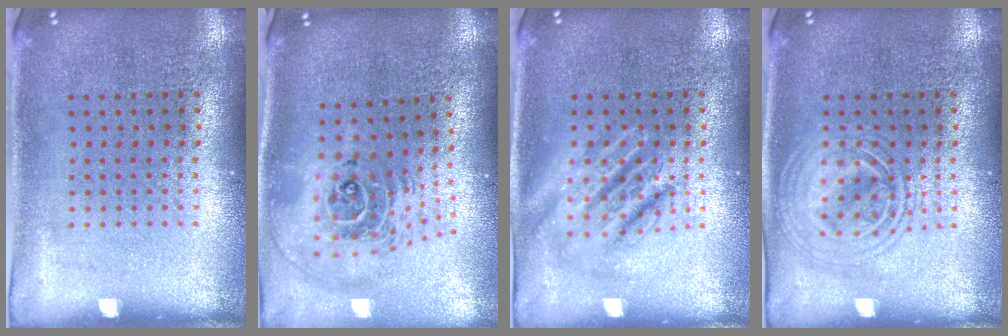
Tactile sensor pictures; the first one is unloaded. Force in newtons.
{"total": 2.5, "press": 1.8, "slide": 1.7}
{"total": 2.8, "press": 2.8, "slide": 0.3}
{"total": 3.0, "press": 3.0, "slide": 0.5}